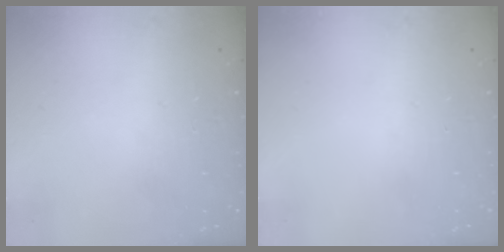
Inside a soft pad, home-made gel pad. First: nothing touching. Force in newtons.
{"total": 0.0}